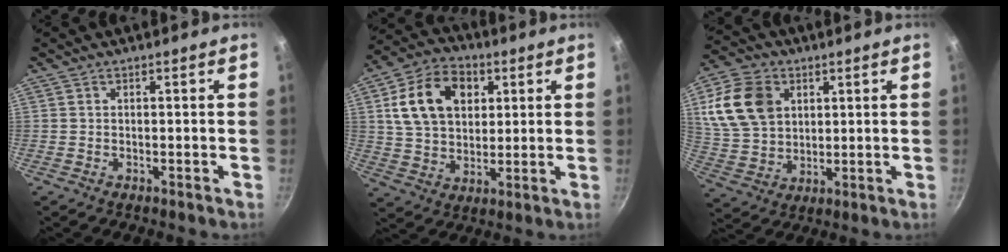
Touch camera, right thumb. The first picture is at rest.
{"total": 15.7, "force": [4.6, 11.2, 10.0], "torque": [-0.154, 0.003, 0.074]}
{"total": 14.5, "force": [4.5, 10.9, 8.5], "torque": [-0.144, -0.006, 0.091]}